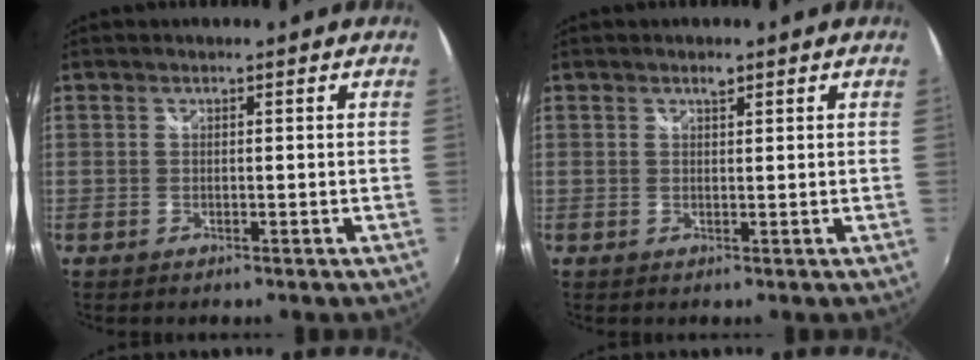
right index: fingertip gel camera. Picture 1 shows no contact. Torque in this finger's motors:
{"motor_torque": [0.13, 0.08, -0.01, 0.00]}